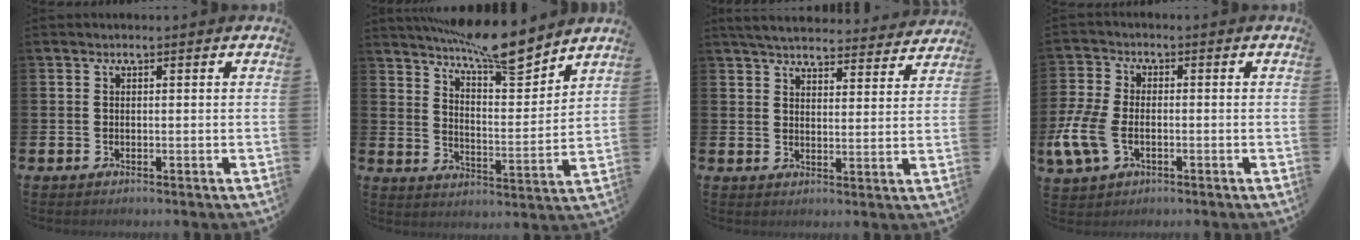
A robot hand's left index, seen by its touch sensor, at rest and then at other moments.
{"total": 11.3, "force": [10.0, 1.9, 4.8], "torque": [-0.097, -0.060, 0.179]}
{"total": 5.2, "force": [5.1, 0.8, 0.9], "torque": [-0.034, -0.033, 0.090]}
{"total": 7.2, "force": [-1.6, 4.4, 5.5], "torque": [-0.127, 0.002, -0.031]}